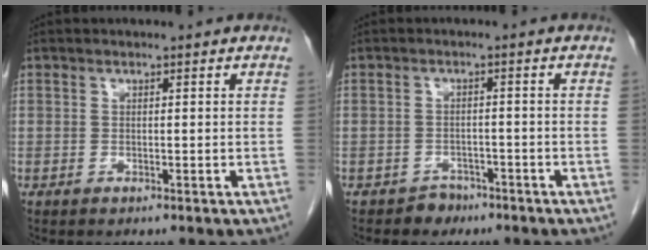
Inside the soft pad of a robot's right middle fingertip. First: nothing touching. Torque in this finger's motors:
{"motor_torque": [-0.40, -0.15, -0.06, -0.02]}